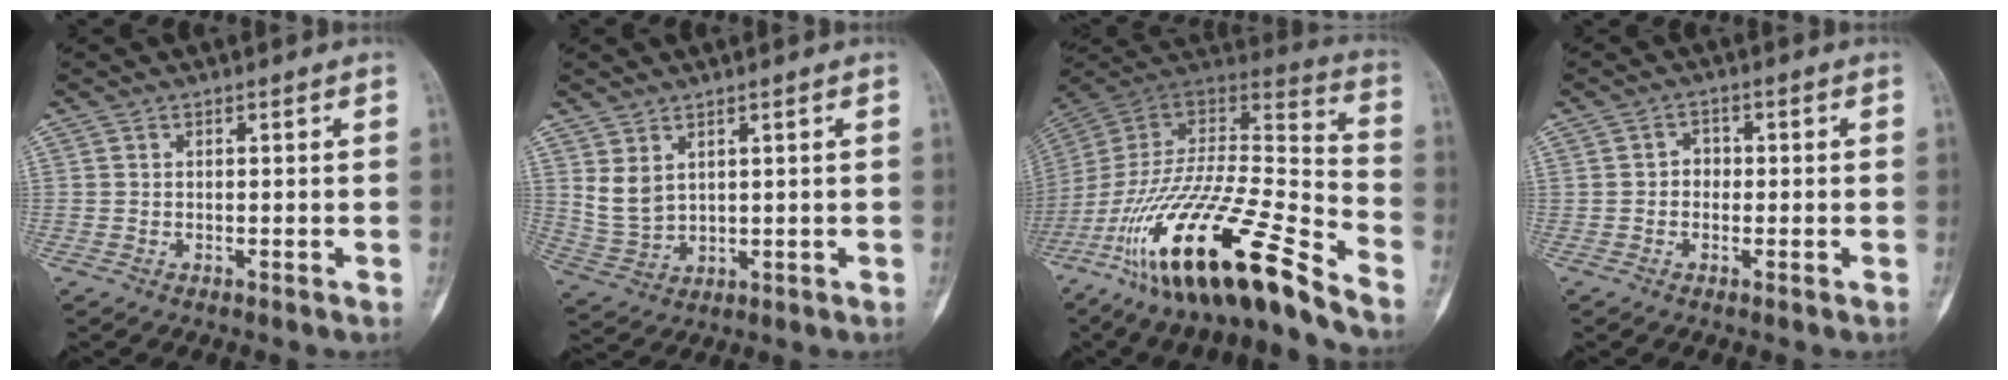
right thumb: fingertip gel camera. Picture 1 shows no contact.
{"total": 5.3, "force": [2.4, 3.3, 3.4], "torque": [-0.060, -0.014, 0.065]}
{"total": 28.6, "force": [-17.7, 6.1, 21.7], "torque": [-0.402, 0.047, -0.310]}
{"total": 2.1, "force": [-0.3, 1.9, 1.0], "torque": [0.005, 0.008, -0.013]}